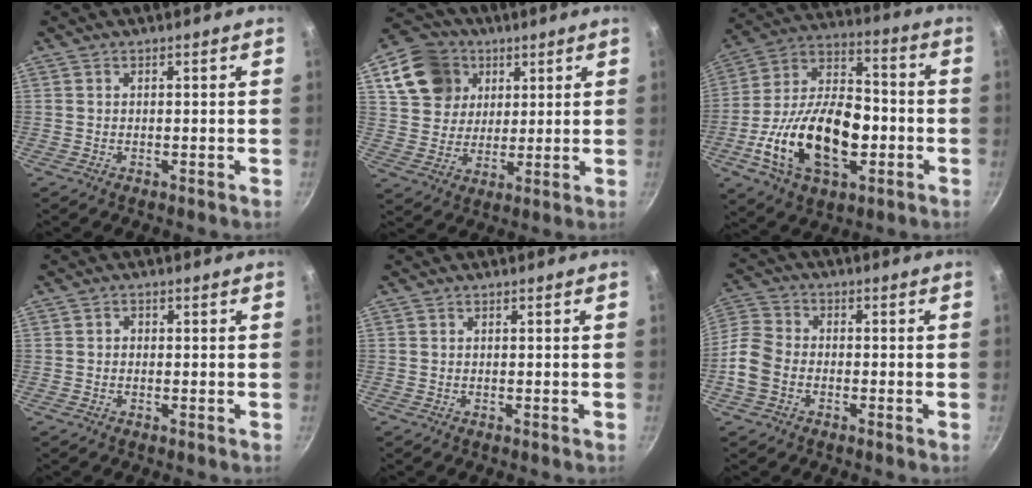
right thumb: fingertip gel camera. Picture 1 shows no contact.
{"total": 13.8, "force": [5.6, 11.3, 5.6], "torque": [-0.079, -0.002, 0.099]}
{"total": 23.5, "force": [-5.8, 13.8, 18.1], "torque": [-0.303, 0.041, -0.103]}
{"total": 0.8, "force": [-0.1, 0.7, 0.4], "torque": [-0.006, 0.005, -0.002]}
{"total": 0.0}
{"total": 7.9, "force": [-2.6, 5.9, 4.6], "torque": [-0.088, 0.026, -0.067]}